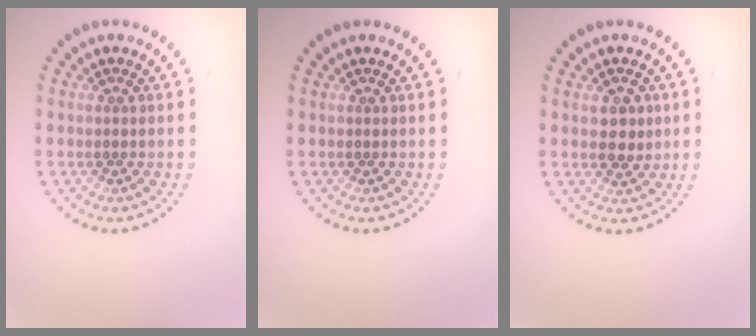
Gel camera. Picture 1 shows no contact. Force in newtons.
{"total": 0.0}
{"total": 2.5, "press": 2.4, "slide": 0.4}